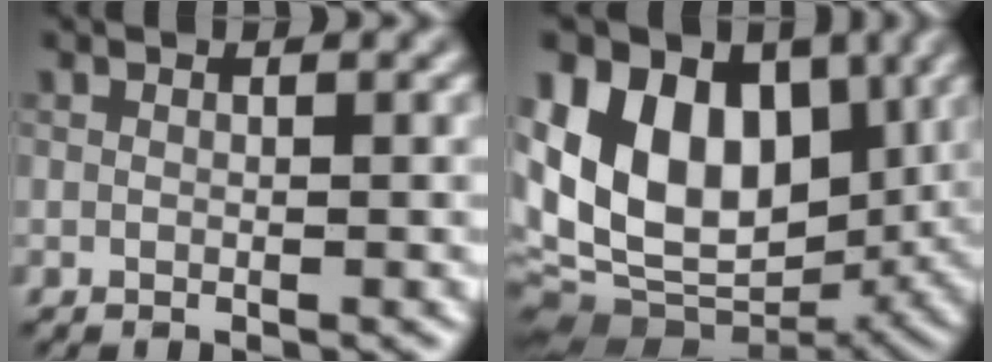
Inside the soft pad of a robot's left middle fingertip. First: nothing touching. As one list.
[{"total": 15.2, "force": [2.2, 10.7, 10.7], "torque": [-0.185, 0.012, 0.042]}]